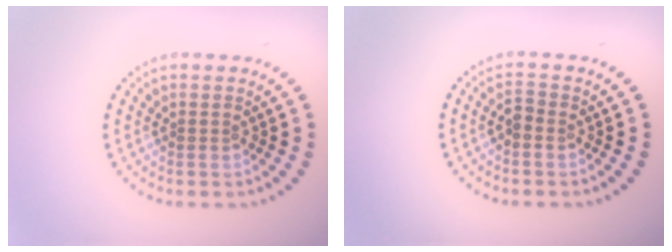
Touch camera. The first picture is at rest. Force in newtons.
{"total": 1.0, "press": 1.0, "slide": 0.3}